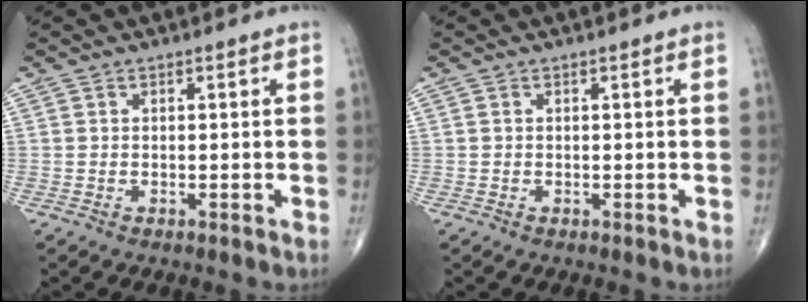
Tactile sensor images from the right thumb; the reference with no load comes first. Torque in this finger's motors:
{"motor_torque": [-0.54, 0.29, -0.45, -0.07, 0.09]}